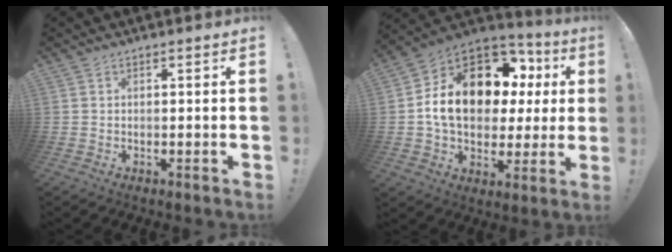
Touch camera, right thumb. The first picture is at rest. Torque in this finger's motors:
{"motor_torque": [2.25, 2.75, 1.35, 0.21, 0.27]}